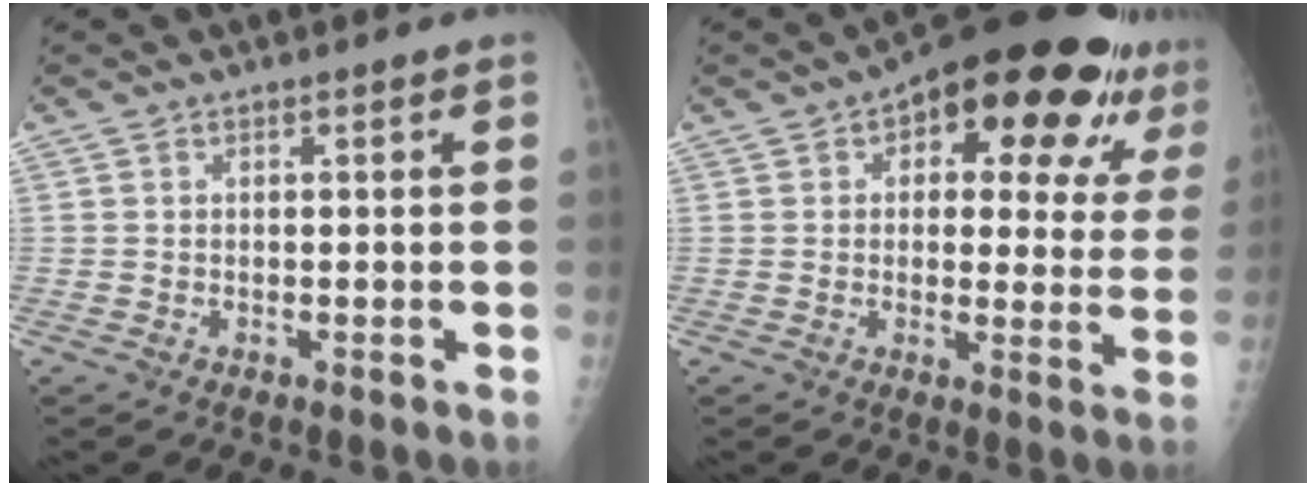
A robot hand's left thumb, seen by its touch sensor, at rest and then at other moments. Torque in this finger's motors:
{"motor_torque": [0.46, 0.62, 0.21, 0.20, 0.20]}